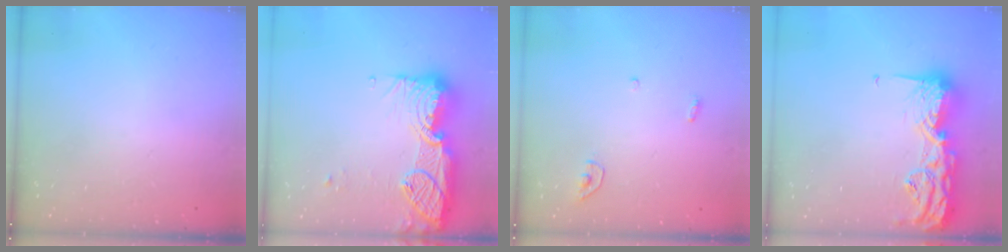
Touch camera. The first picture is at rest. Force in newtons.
{"total": 21.5, "press": 20.4, "slide": 6.7}
{"total": 3.5, "press": 3.5, "slide": 0.3}
{"total": 17.7, "press": 17.6, "slide": 0.9}